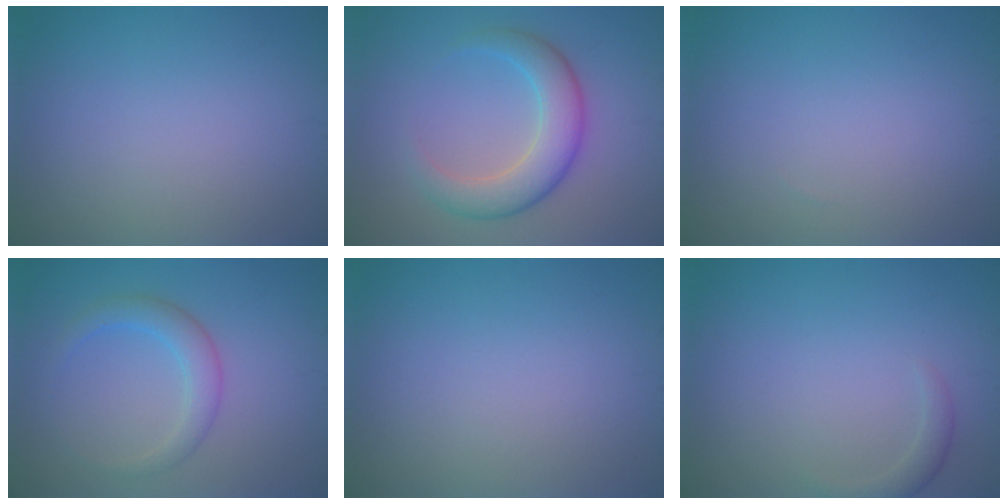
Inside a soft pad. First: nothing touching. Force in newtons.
{"total": 5.0, "press": 5.0, "slide": 0.3}
{"total": 0.0}
{"total": 2.7, "press": 2.7, "slide": 0.1}
{"total": 0.0}
{"total": 1.4, "press": 1.4, "slide": 0.1}